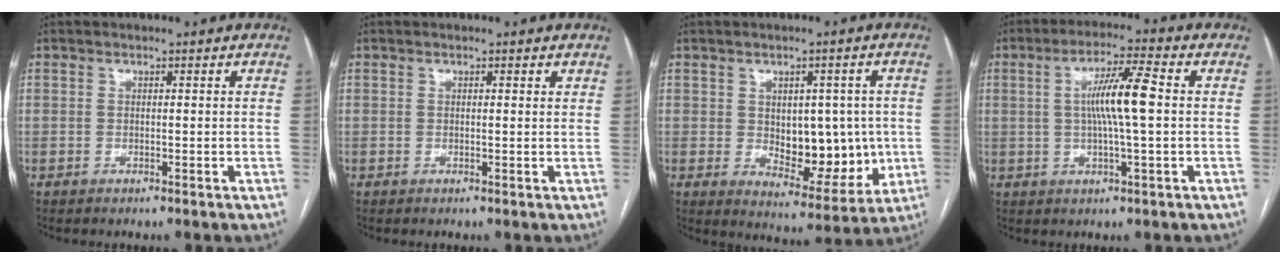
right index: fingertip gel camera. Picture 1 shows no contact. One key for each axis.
{"total": 0.8, "fx": 0.5, "fy": 0.2, "fz": 0.5, "tx": -0.007, "ty": 0.000, "tz": 0.002}
{"total": 11.0, "fx": -0.2, "fy": 6.2, "fz": 9.1, "tx": -0.110, "ty": 0.004, "tz": 0.018}
{"total": 8.4, "fx": 0.7, "fy": 0.2, "fz": 8.4, "tx": -0.153, "ty": 0.006, "tz": 0.009}